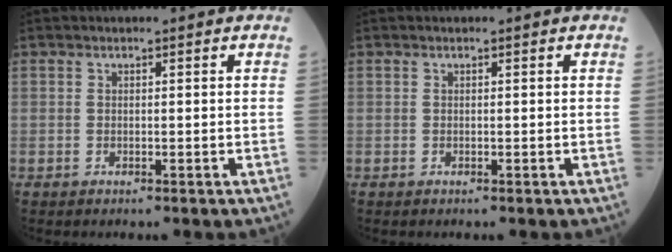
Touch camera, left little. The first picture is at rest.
{"total": 0.0}